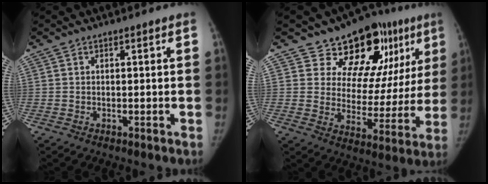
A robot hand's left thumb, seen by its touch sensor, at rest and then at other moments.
{"total": 18.3, "force": [10.8, 10.3, 10.7], "torque": [-0.069, -0.048, 0.150]}